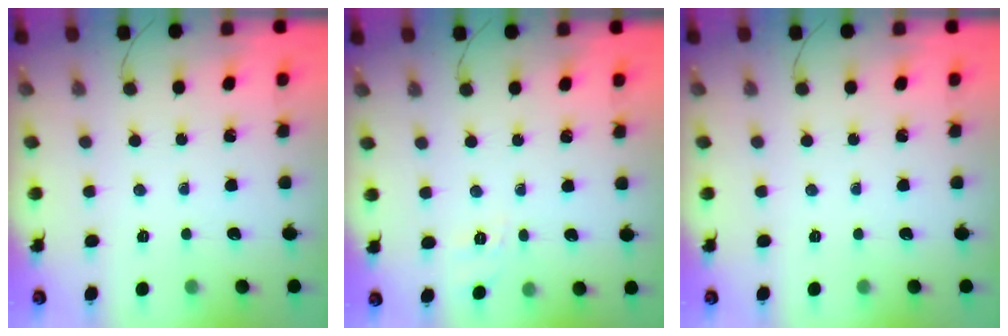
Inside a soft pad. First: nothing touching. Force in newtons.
{"total": 1.9, "press": 0.2, "slide": 1.9}
{"total": 0.0}